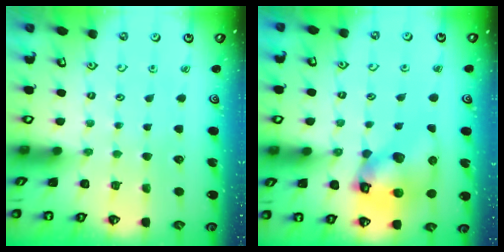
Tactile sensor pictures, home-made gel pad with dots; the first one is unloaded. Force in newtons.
{"total": 13.5, "press": 13.3, "slide": 1.9}